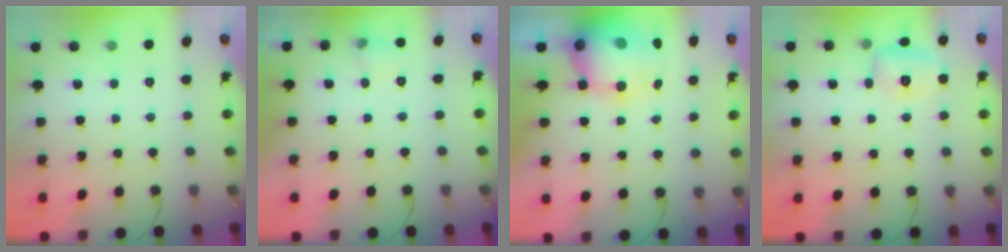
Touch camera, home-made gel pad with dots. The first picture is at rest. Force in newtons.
{"total": 6.6, "press": 6.3, "slide": 2.0}
{"total": 13.7, "press": 13.3, "slide": 3.3}
{"total": 7.5, "press": 7.4, "slide": 1.6}